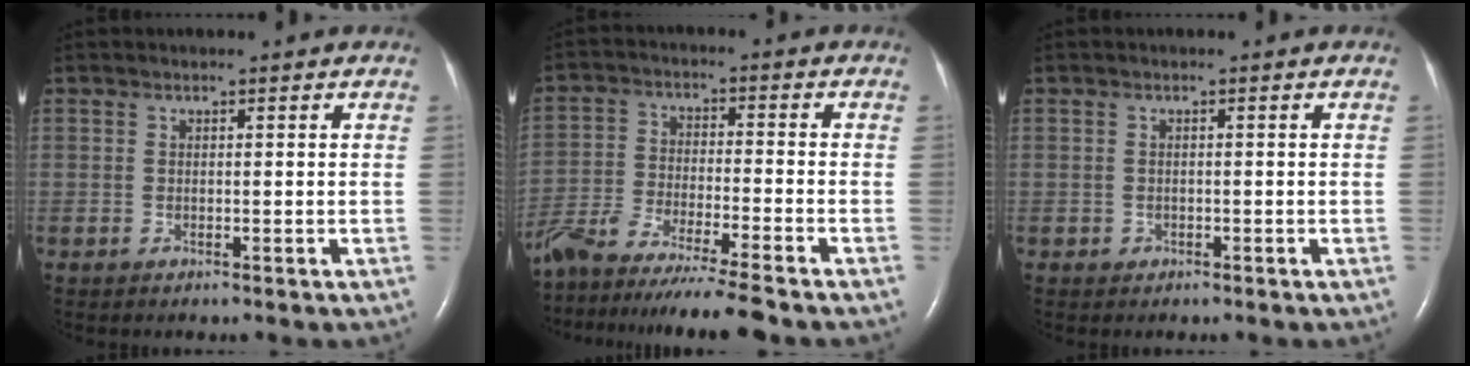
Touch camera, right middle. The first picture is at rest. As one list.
[{"total": 18.0, "force": [-15.7, -0.2, 8.8], "torque": [-0.171, -0.045, -0.269]}, {"total": 0.7, "force": [-0.3, 0.6, 0.0], "torque": [-0.005, 0.003, -0.005]}]